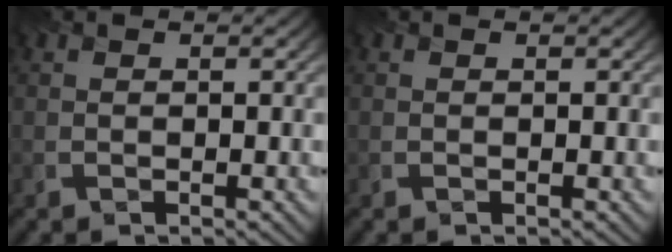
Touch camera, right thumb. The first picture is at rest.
{"total": 0.0}